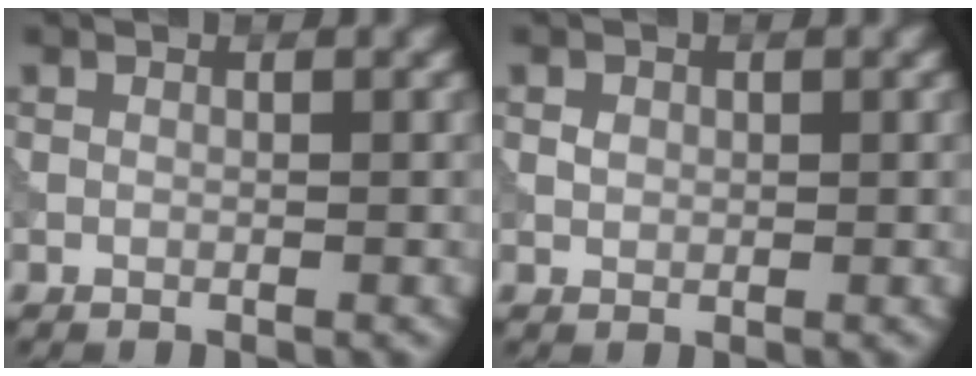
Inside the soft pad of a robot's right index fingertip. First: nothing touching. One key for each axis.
{"total": 0.9, "fx": 0.2, "fy": 0.8, "fz": 0.4, "tx": -0.006, "ty": 0.000, "tz": 0.003}